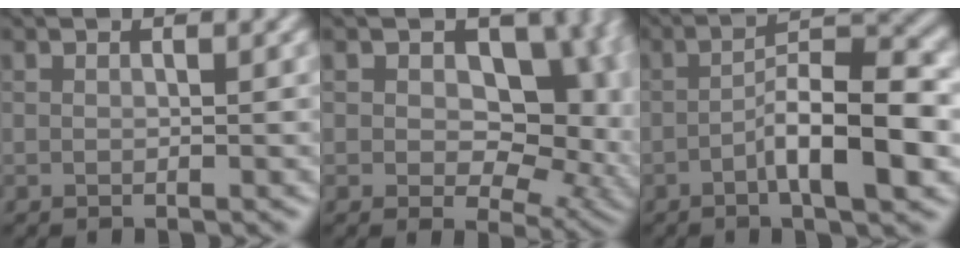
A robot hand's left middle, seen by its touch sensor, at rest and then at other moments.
{"total": 12.0, "force": [2.4, 8.1, 8.6], "torque": [-0.081, -0.006, 0.038]}
{"total": 7.4, "force": [-2.4, 1.8, 6.7], "torque": [-0.107, 0.017, -0.046]}